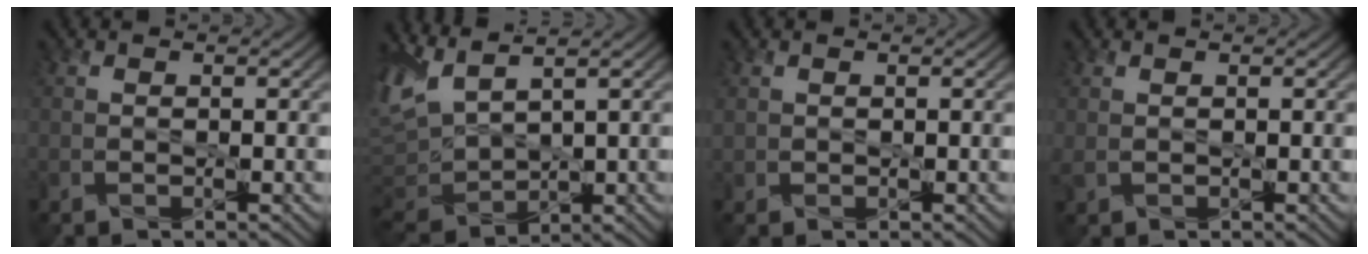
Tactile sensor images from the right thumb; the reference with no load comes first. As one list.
[{"total": 8.7, "force": [4.4, 3.7, 6.5], "torque": [-0.196, 0.002, 0.089]}, {"total": 0.9, "force": [0.5, 0.8, 0.0], "torque": [-0.004, 0.000, 0.011]}, {"total": 0.9, "force": [0.2, 0.5, 0.6], "torque": [-0.022, -0.001, 0.007]}]